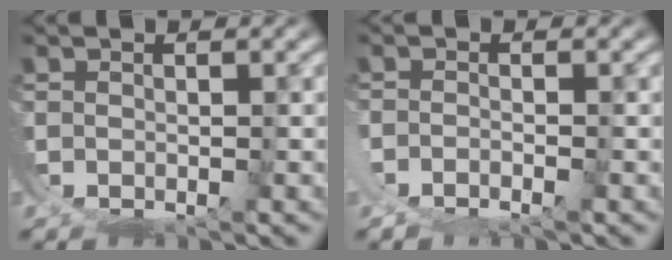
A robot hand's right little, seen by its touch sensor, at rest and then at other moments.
{"total": 1.5, "force": [-1.1, -0.5, 0.8], "torque": [-0.007, -0.004, -0.017]}